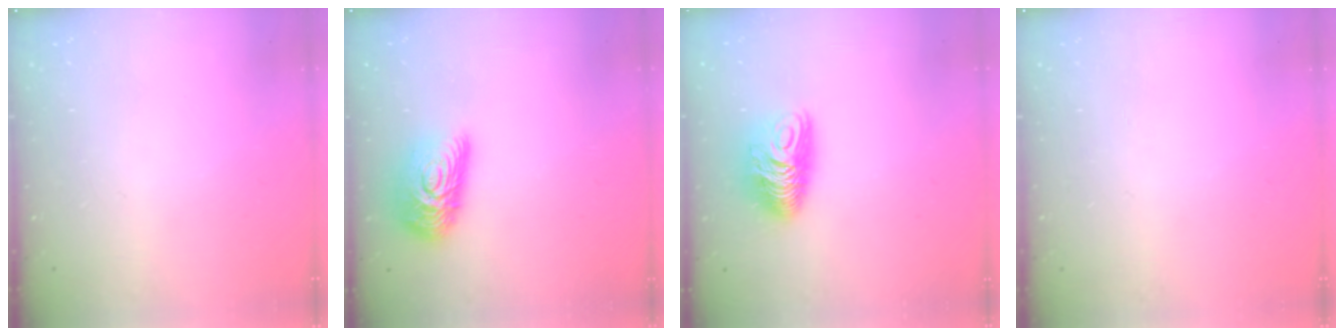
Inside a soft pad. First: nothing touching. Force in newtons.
{"total": 14.6, "press": 14.6, "slide": 0.8}
{"total": 10.3, "press": 10.3, "slide": 0.4}
{"total": 0.0}